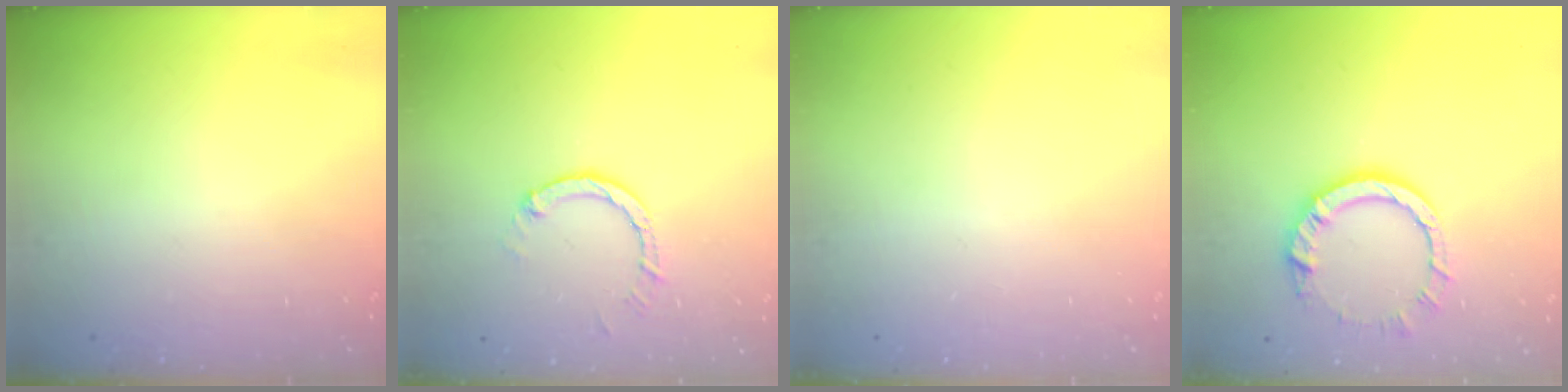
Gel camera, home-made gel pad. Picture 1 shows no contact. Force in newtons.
{"total": 3.2, "press": 3.2, "slide": 0.2}
{"total": 0.0}
{"total": 10.6, "press": 10.5, "slide": 1.4}